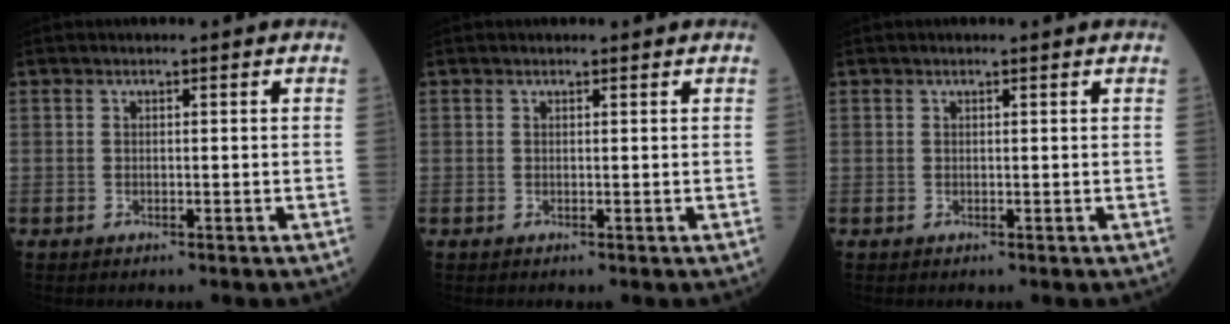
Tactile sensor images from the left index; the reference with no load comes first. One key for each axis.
{"total": 0.6, "fx": 0.5, "fy": 0.2, "fz": 0.2, "tx": -0.009, "ty": -0.001, "tz": 0.005}
{"total": 0.6, "fx": 0.5, "fy": 0.0, "fz": 0.2, "tx": -0.010, "ty": 0.000, "tz": 0.006}